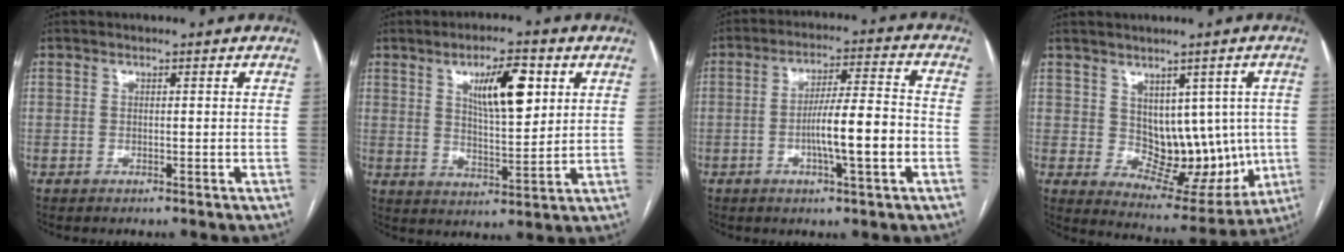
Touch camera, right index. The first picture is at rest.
{"total": 9.8, "force": [3.9, 2.6, 8.6], "torque": [-0.144, 0.004, 0.070]}
{"total": 9.9, "force": [-2.5, 0.8, 9.5], "torque": [-0.163, 0.009, -0.041]}
{"total": 10.8, "force": [0.5, 7.1, 8.1], "torque": [-0.088, 0.012, 0.037]}